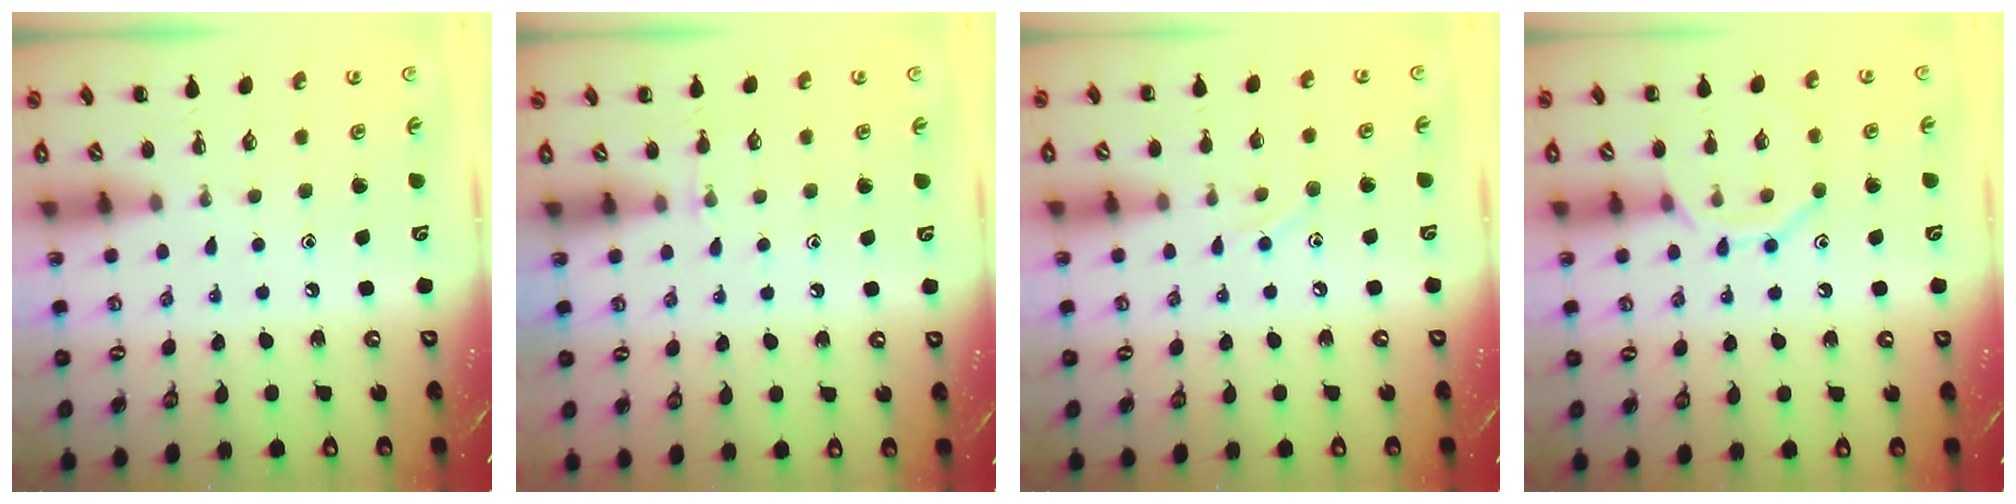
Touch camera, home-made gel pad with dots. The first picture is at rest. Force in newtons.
{"total": 3.7, "press": 3.5, "slide": 1.3}
{"total": 4.8, "press": 4.6, "slide": 1.3}
{"total": 10.5, "press": 10.5, "slide": 0.6}